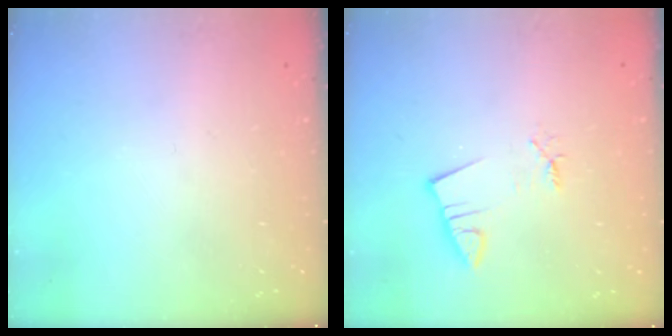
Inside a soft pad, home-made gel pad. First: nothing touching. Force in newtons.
{"total": 2.0, "press": 2.0, "slide": 0.2}